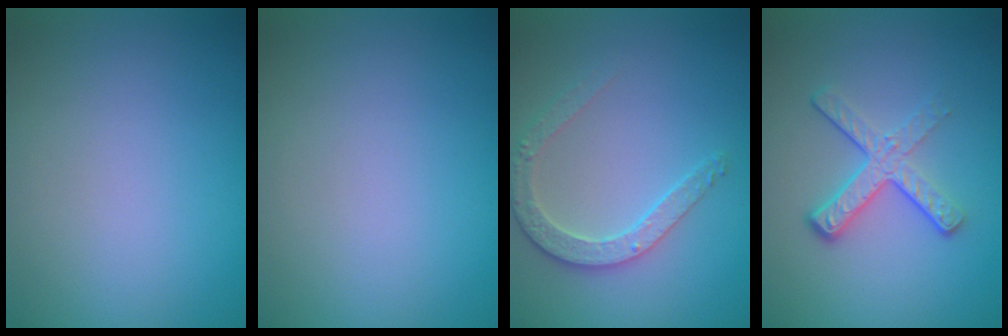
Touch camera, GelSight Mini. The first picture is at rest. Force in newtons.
{"total": 0.0}
{"total": 2.7, "press": 2.6, "slide": 0.7}
{"total": 4.0, "press": 2.6, "slide": 3.1}